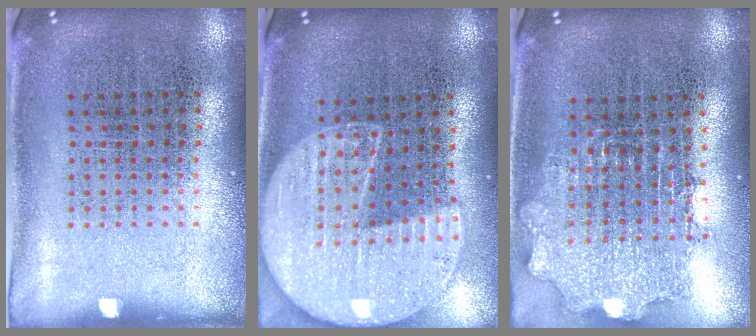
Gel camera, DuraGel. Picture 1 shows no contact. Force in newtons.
{"total": 2.1, "press": 1.8, "slide": 1.0}
{"total": 1.9, "press": 1.5, "slide": 1.1}